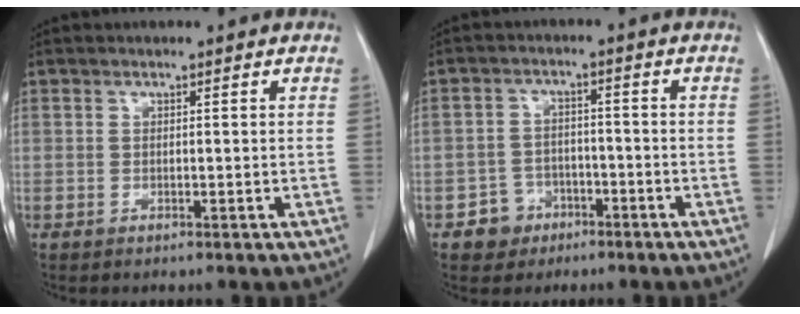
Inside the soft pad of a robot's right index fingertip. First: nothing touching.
{"total": 4.6, "force": [-2.6, 3.8, 0.4], "torque": [0.002, 0.015, -0.039]}